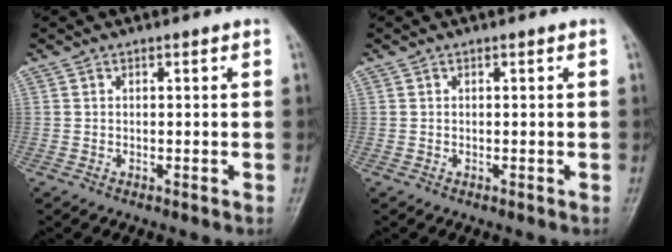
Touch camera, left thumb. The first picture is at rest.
{"total": 0.0}